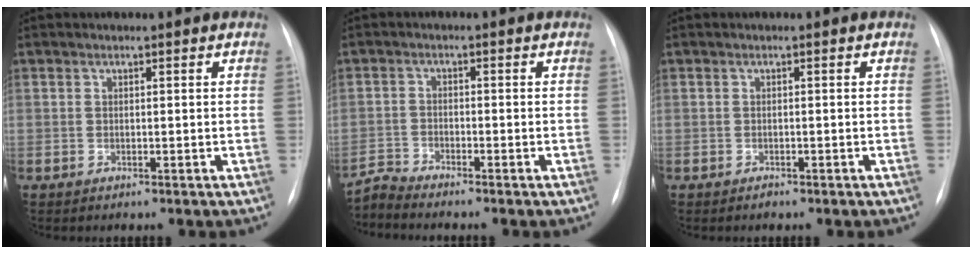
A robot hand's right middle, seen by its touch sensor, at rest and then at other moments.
{"total": 3.2, "force": [-3.0, -1.0, -0.6], "torque": [0.013, -0.015, -0.057]}
{"total": 0.6, "force": [-0.5, 0.3, 0.2], "torque": [-0.006, 0.000, -0.007]}